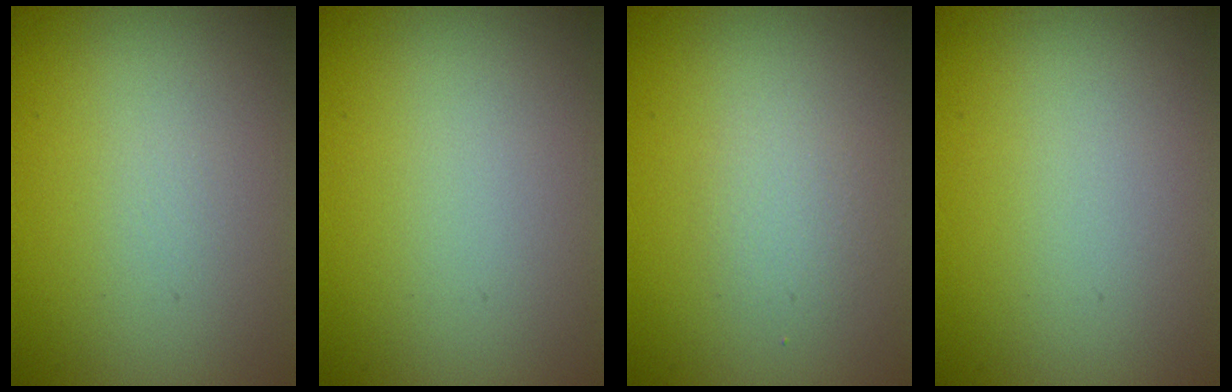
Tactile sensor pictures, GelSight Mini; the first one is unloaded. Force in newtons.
{"total": 0.0}
{"total": 1.4, "press": 1.4, "slide": 0.1}
{"total": 0.0}